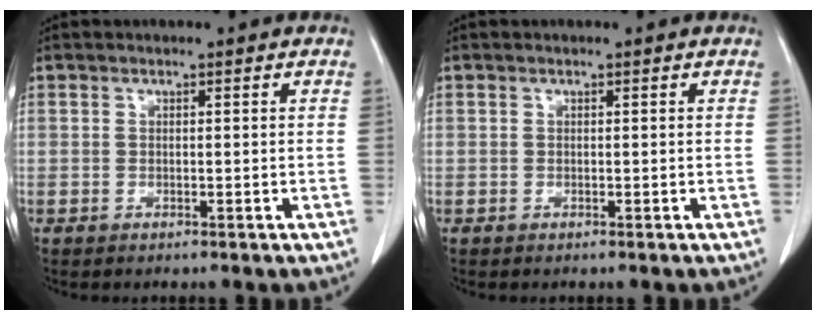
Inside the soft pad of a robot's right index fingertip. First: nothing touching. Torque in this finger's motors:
{"motor_torque": [0.00, 0.00, 0.00, 0.00]}